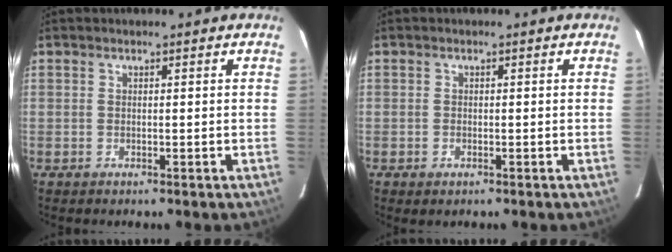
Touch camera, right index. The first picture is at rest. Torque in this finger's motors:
{"motor_torque": [0.06, 0.07, -0.10, -0.03]}